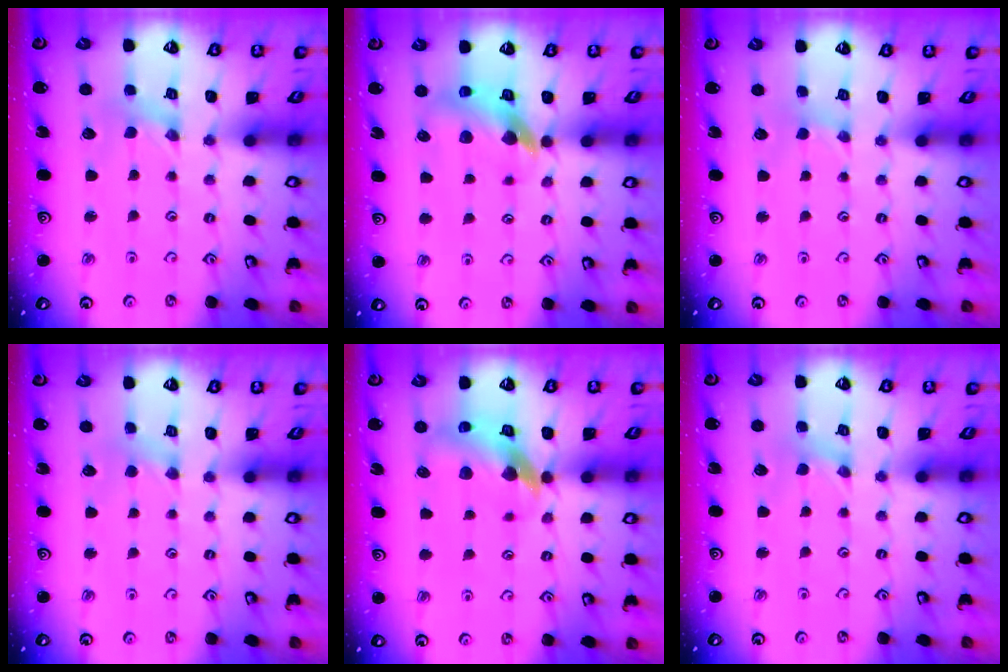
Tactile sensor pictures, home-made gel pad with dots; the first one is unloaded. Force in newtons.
{"total": 10.8, "press": 10.7, "slide": 1.6}
{"total": 0.6, "press": 0.6, "slide": 0.2}
{"total": 2.8, "press": 2.7, "slide": 0.5}
{"total": 12.1, "press": 12.0, "slide": 1.7}
{"total": 1.7, "press": 1.7, "slide": 0.2}